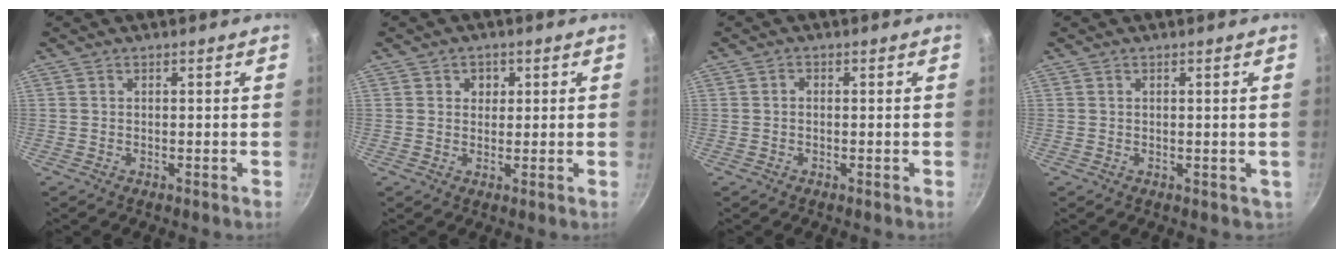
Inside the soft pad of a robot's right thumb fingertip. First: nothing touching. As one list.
[{"total": 2.5, "force": [0.9, 2.1, 1.1], "torque": [0.005, -0.002, 0.011]}, {"total": 0.7, "force": [-0.2, 0.5, 0.5], "torque": [-0.004, 0.001, -0.007]}, {"total": 1.4, "force": [0.4, 1.2, 0.7], "torque": [-0.003, -0.002, 0.012]}]